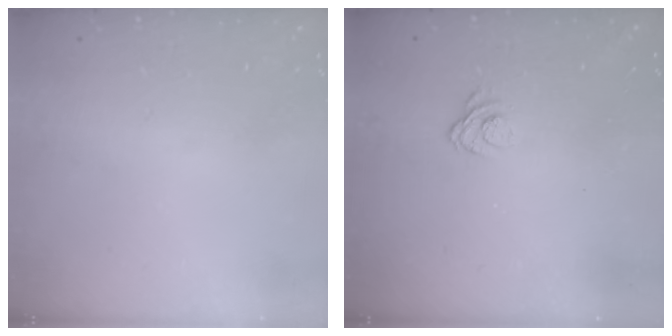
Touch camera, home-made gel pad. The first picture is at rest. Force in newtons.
{"total": 5.1, "press": 4.9, "slide": 1.3}